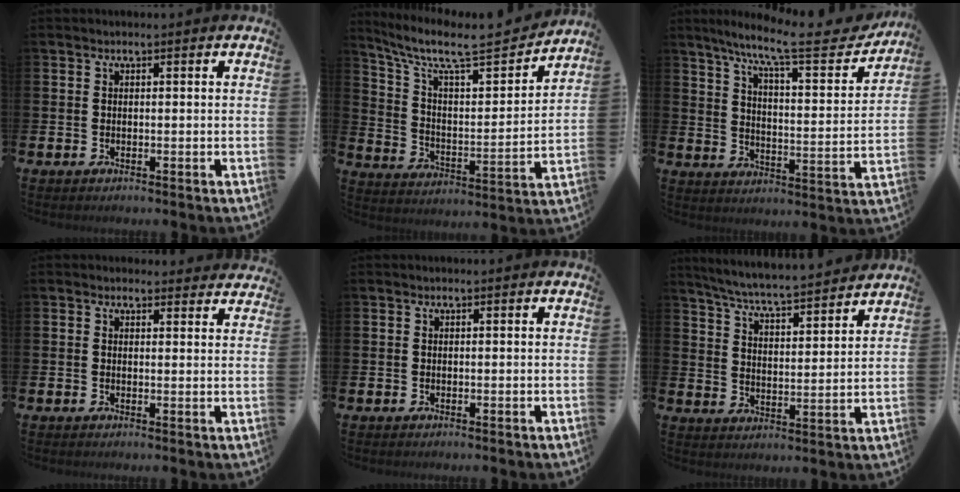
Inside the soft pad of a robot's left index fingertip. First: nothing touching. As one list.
[{"total": 8.9, "force": [7.6, 2.0, 4.1], "torque": [-0.111, -0.057, 0.125]}, {"total": 10.8, "force": [9.0, 1.4, 5.9], "torque": [-0.127, -0.055, 0.143]}, {"total": 1.8, "force": [1.7, 0.5, -0.1], "torque": [0.008, -0.006, 0.028]}, {"total": 0.0}, {"total": 6.2, "force": [6.0, -0.1, 1.6], "torque": [-0.059, -0.048, 0.102]}]